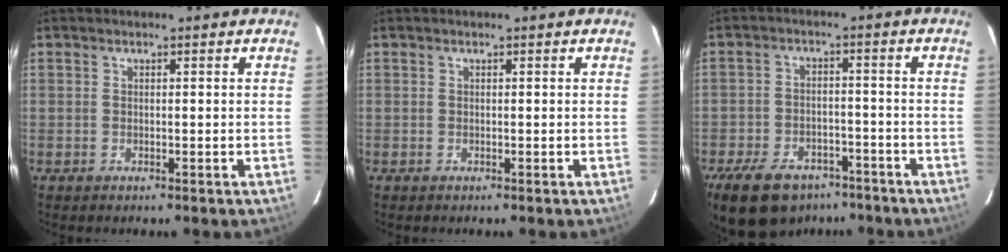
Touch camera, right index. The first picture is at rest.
{"total": 0.0}
{"total": 16.5, "force": [-11.5, 9.0, 7.7], "torque": [-0.185, -0.004, -0.171]}